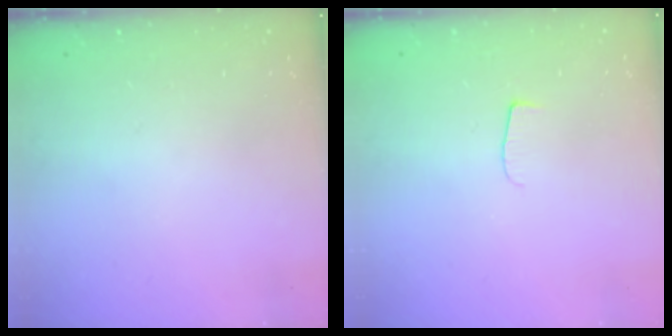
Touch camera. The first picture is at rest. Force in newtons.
{"total": 4.3, "press": 4.3, "slide": 0.5}